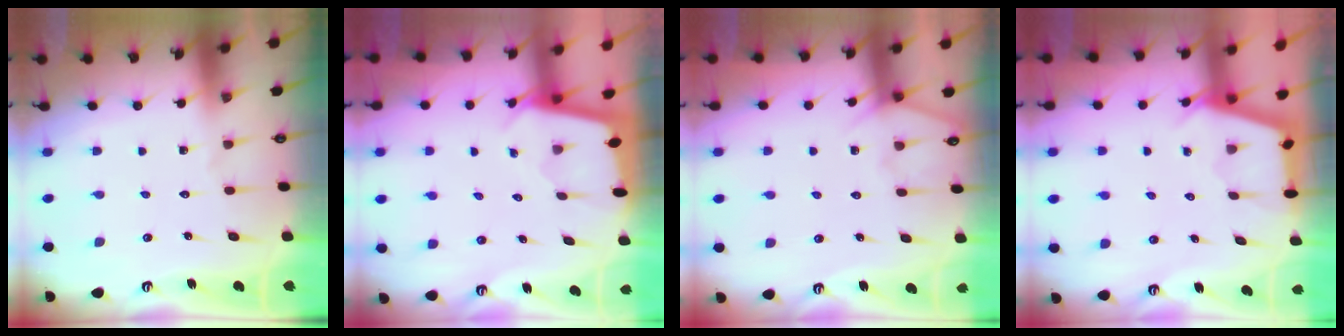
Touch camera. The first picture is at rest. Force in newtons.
{"total": 1.8, "press": 1.8, "slide": 0.2}
{"total": 5.6, "press": 5.6, "slide": 0.5}
{"total": 2.9, "press": 2.9, "slide": 0.3}